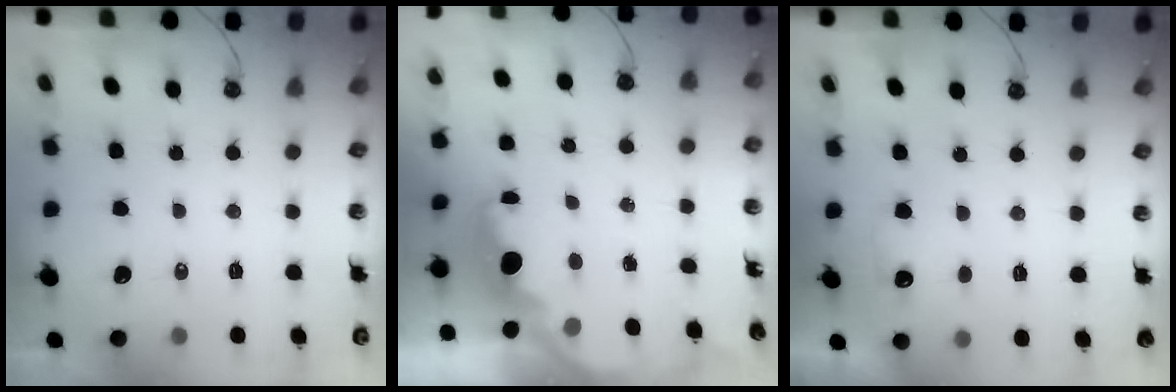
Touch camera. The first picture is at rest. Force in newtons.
{"total": 2.1, "press": 2.0, "slide": 0.5}
{"total": 6.5, "press": 6.4, "slide": 0.8}